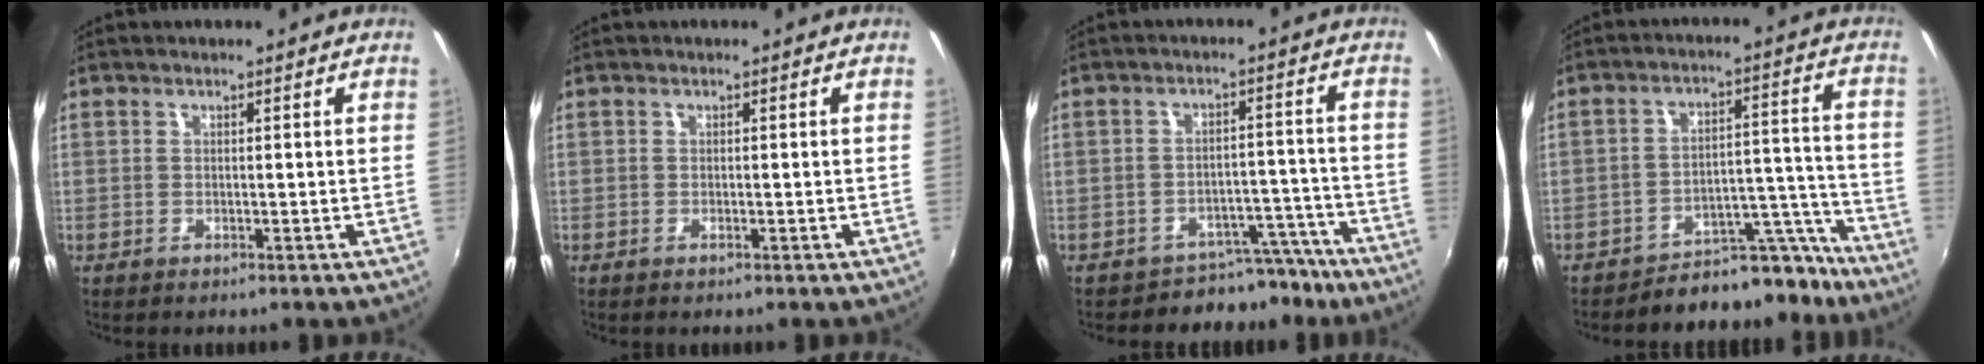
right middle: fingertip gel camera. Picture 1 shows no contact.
{"total": 0.0}
{"total": 7.3, "force": [-6.3, 3.6, 0.6], "torque": [0.000, 0.033, -0.081]}
{"total": 10.8, "force": [-10.0, 3.8, 1.7], "torque": [-0.005, 0.052, -0.135]}